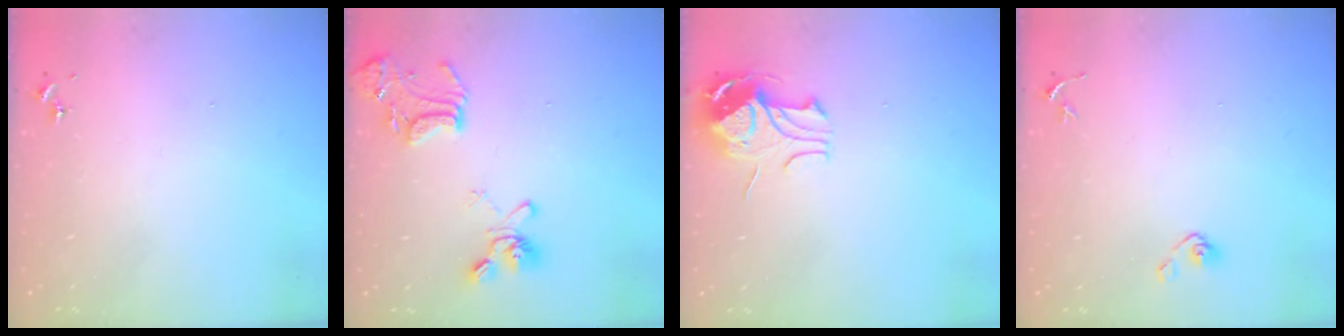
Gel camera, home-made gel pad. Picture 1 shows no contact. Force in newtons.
{"total": 15.8, "press": 15.7, "slide": 1.9}
{"total": 9.6, "press": 9.6, "slide": 1.1}
{"total": 4.9, "press": 4.6, "slide": 1.8}